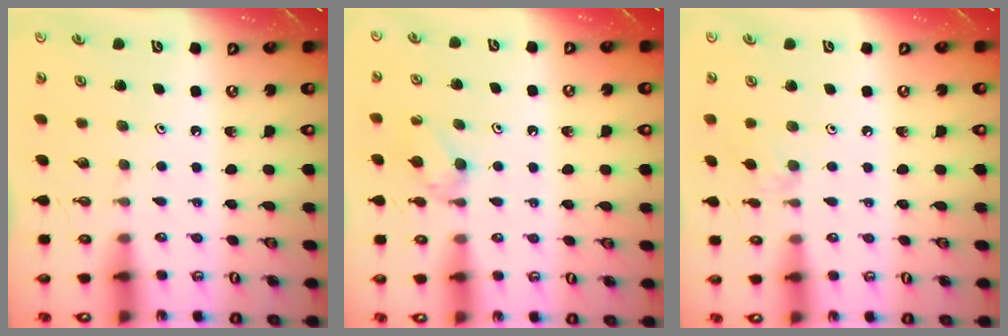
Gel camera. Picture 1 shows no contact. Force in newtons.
{"total": 6.9, "press": 6.8, "slide": 0.9}
{"total": 4.1, "press": 4.1, "slide": 0.8}